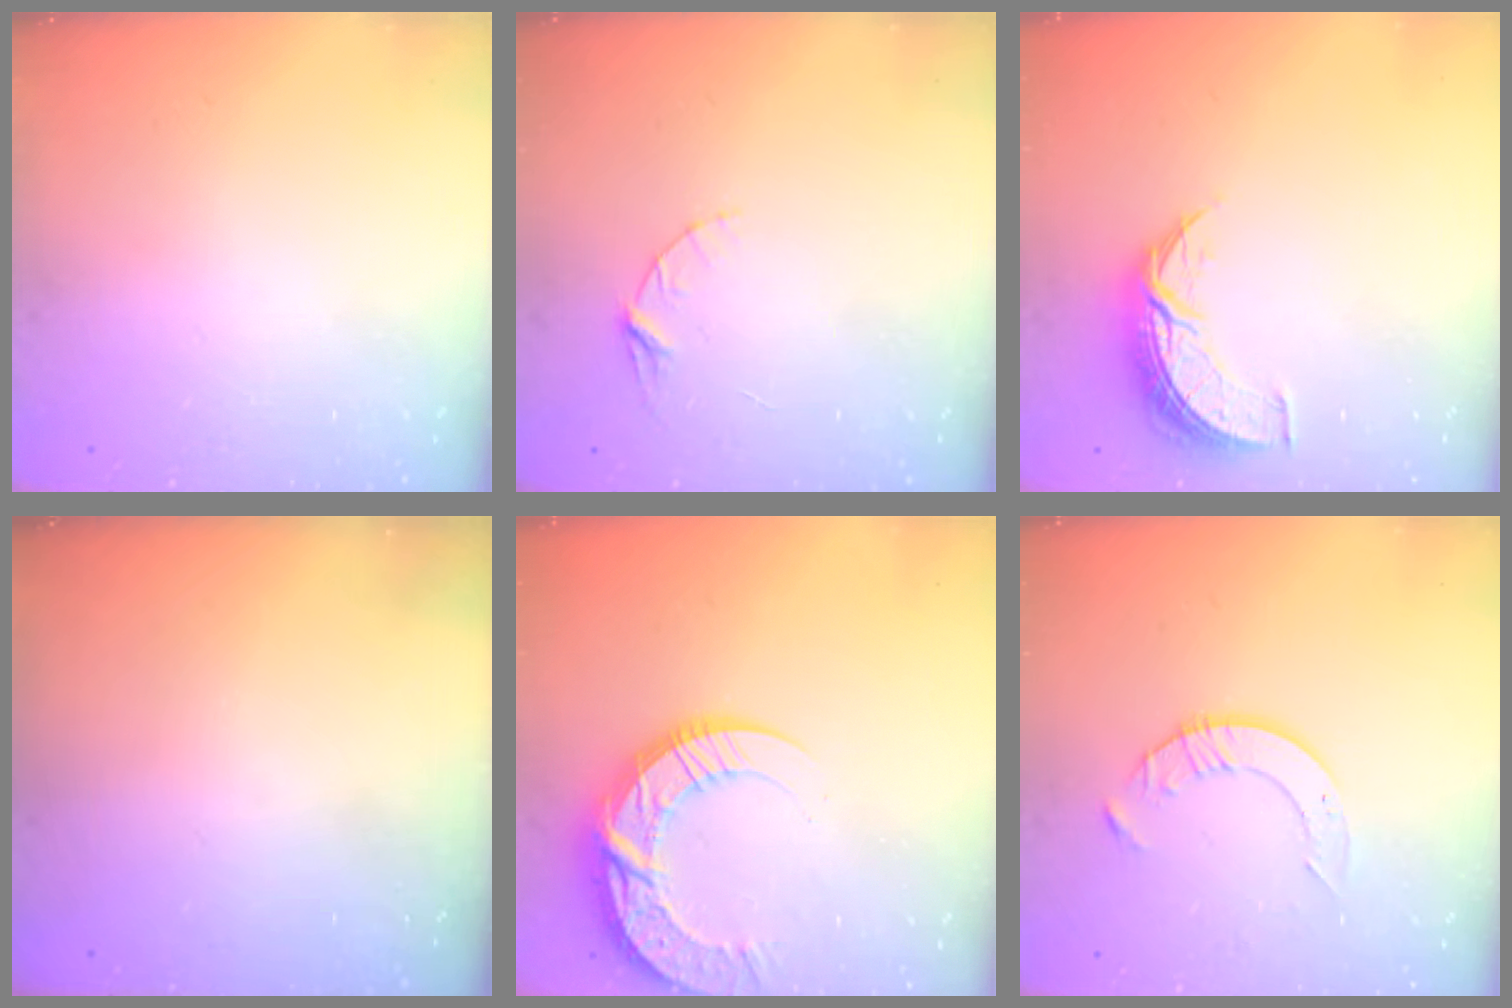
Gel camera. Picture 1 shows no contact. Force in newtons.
{"total": 3.7, "press": 3.7, "slide": 0.4}
{"total": 8.5, "press": 8.5, "slide": 0.5}
{"total": 0.0}
{"total": 15.3, "press": 15.2, "slide": 1.4}
{"total": 4.7, "press": 4.6, "slide": 0.6}